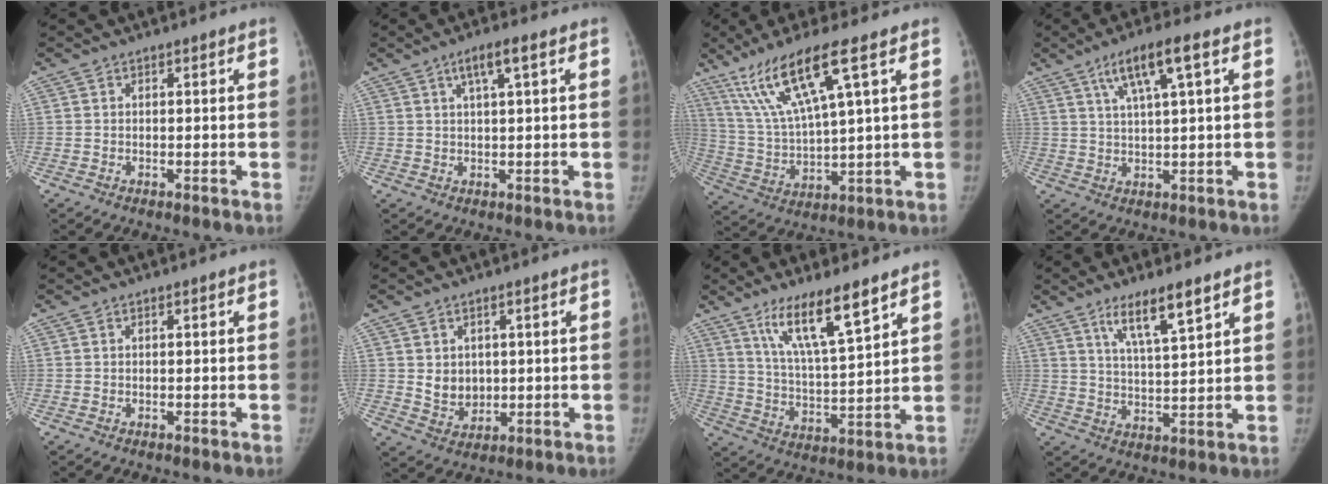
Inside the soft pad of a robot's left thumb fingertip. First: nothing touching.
{"total": 4.1, "force": [1.9, 0.5, 3.6], "torque": [-0.066, 0.004, 0.036]}
{"total": 14.3, "force": [7.8, 1.6, 11.9], "torque": [-0.253, -0.026, 0.161]}
{"total": 8.1, "force": [3.7, 0.9, 7.1], "torque": [-0.134, -0.001, 0.068]}
{"total": 0.0}
{"total": 5.0, "force": [0.9, 4.2, 2.6], "torque": [-0.020, -0.014, 0.030]}
{"total": 12.5, "force": [8.2, 1.9, 9.2], "torque": [-0.155, -0.048, 0.157]}
{"total": 8.7, "force": [5.6, 1.3, 6.5], "torque": [-0.109, -0.033, 0.106]}